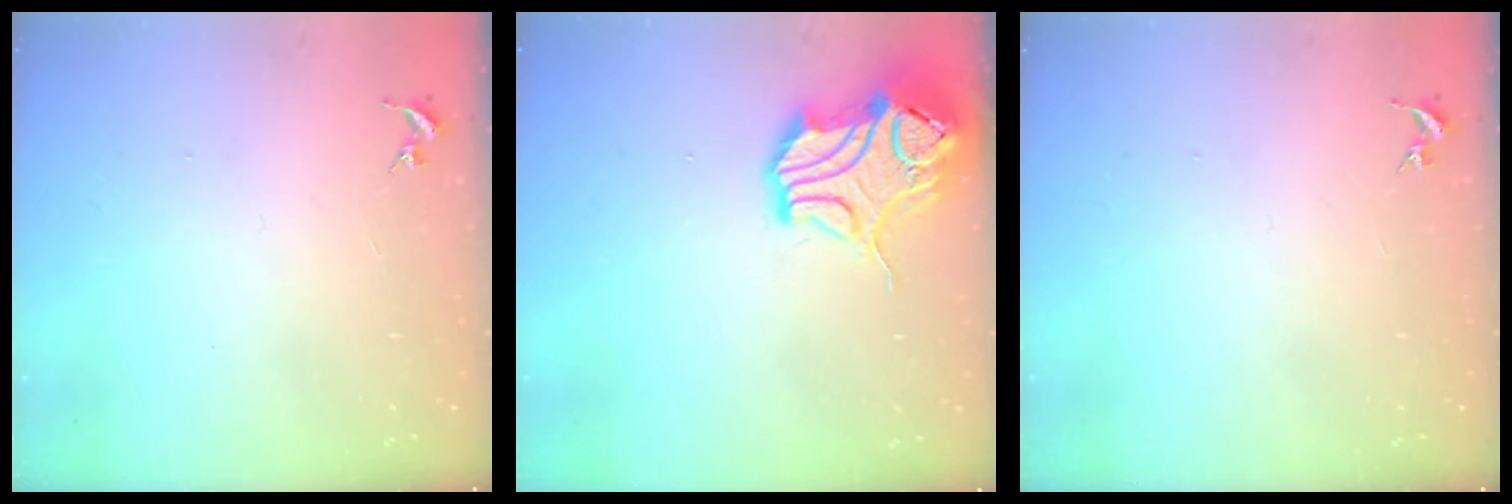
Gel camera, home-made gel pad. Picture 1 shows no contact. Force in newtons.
{"total": 15.7, "press": 15.6, "slide": 2.3}
{"total": 0.0}